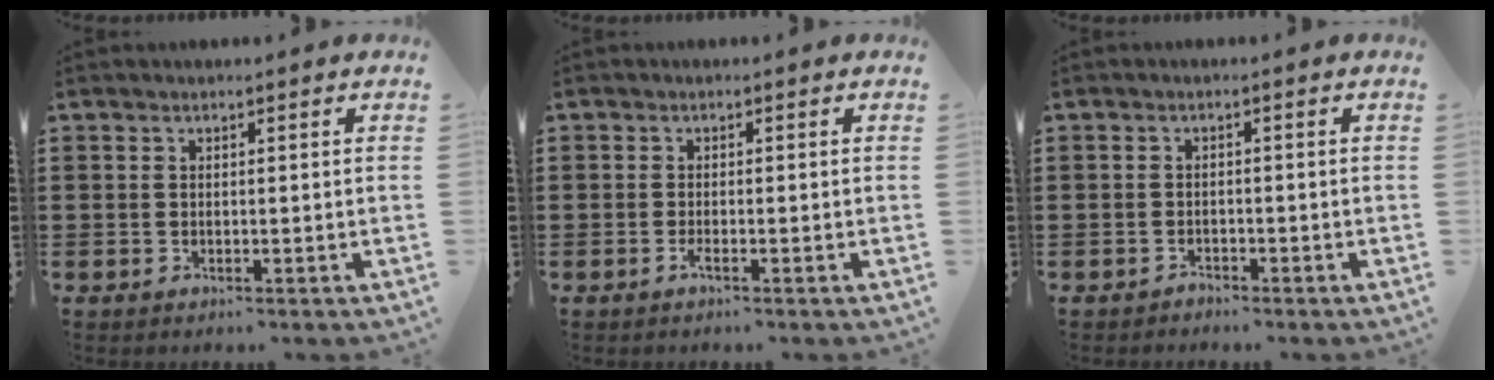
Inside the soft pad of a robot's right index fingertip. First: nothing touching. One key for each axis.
{"total": 1.1, "fx": -0.7, "fy": 0.0, "fz": 0.8, "tx": -0.023, "ty": -0.007, "tz": -0.015}
{"total": 1.1, "fx": -1.1, "fy": 0.2, "fz": -0.1, "tx": -0.001, "ty": 0.004, "tz": -0.024}